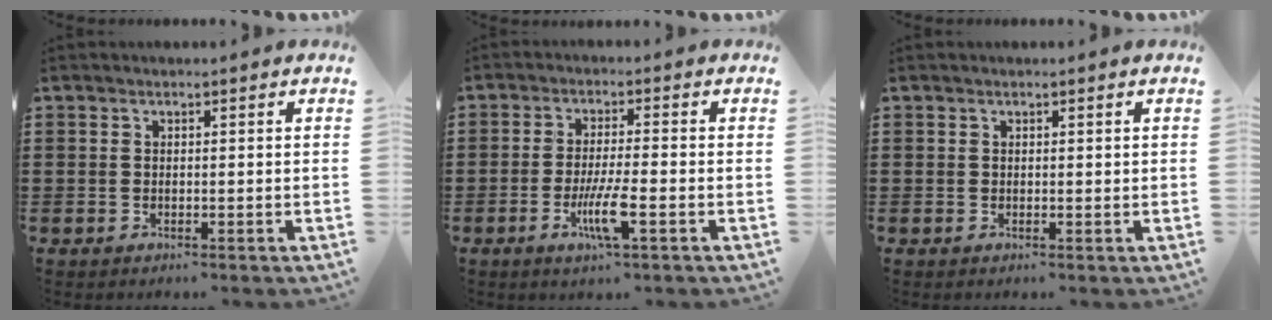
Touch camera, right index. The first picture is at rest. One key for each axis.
{"total": 6.3, "fx": -2.4, "fy": 0.7, "fz": 5.8, "tx": -0.115, "ty": -0.017, "tz": -0.046}
{"total": 0.0}